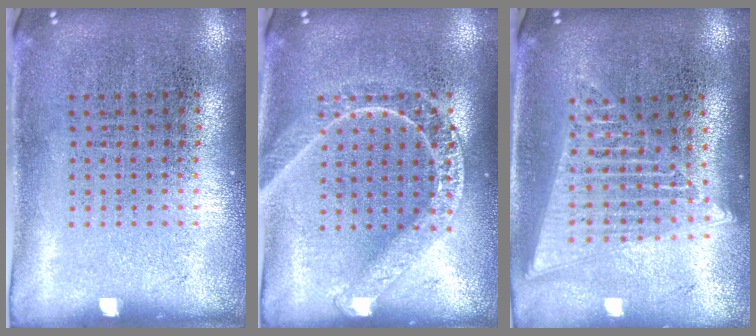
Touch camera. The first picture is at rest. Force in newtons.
{"total": 2.7, "press": 2.6, "slide": 0.4}
{"total": 1.9, "press": 1.7, "slide": 1.0}